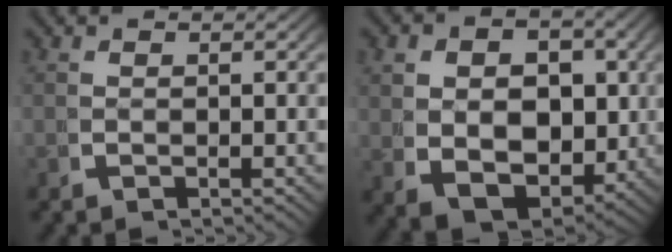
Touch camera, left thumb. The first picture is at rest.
{"total": 10.9, "force": [-0.7, 8.2, 7.1], "torque": [-0.148, -0.053, 0.012]}